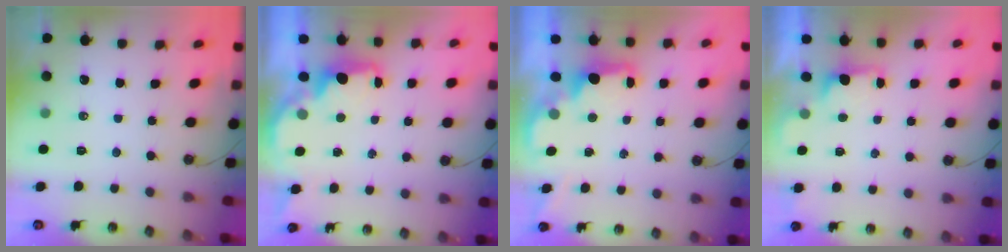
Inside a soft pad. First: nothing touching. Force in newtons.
{"total": 2.2, "press": 2.1, "slide": 0.6}
{"total": 1.8, "press": 1.6, "slide": 0.7}
{"total": 0.9, "press": 0.6, "slide": 0.8}